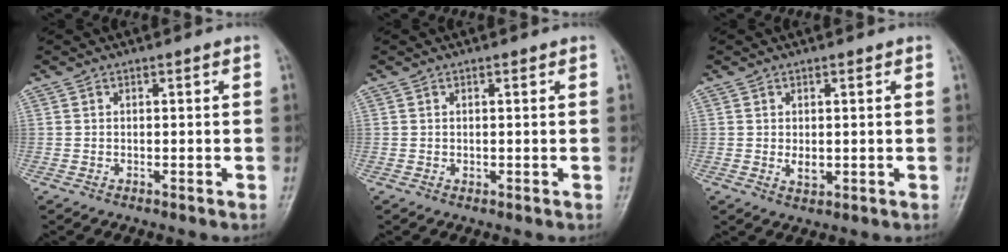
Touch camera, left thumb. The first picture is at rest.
{"total": 0.7, "force": [0.3, 0.5, 0.4], "torque": [-0.003, -0.001, 0.004]}
{"total": 2.3, "force": [0.3, 1.5, 1.8], "torque": [-0.025, -0.007, 0.009]}